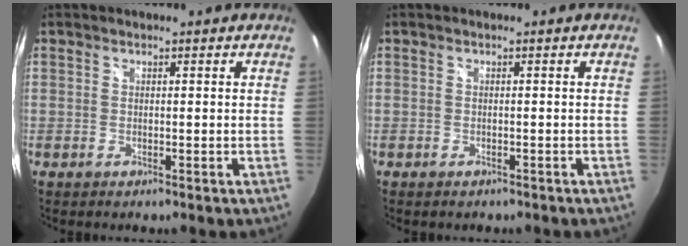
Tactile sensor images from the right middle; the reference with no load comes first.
{"total": 1.4, "force": [-1.1, 0.7, 0.5], "torque": [-0.012, -0.006, -0.014]}